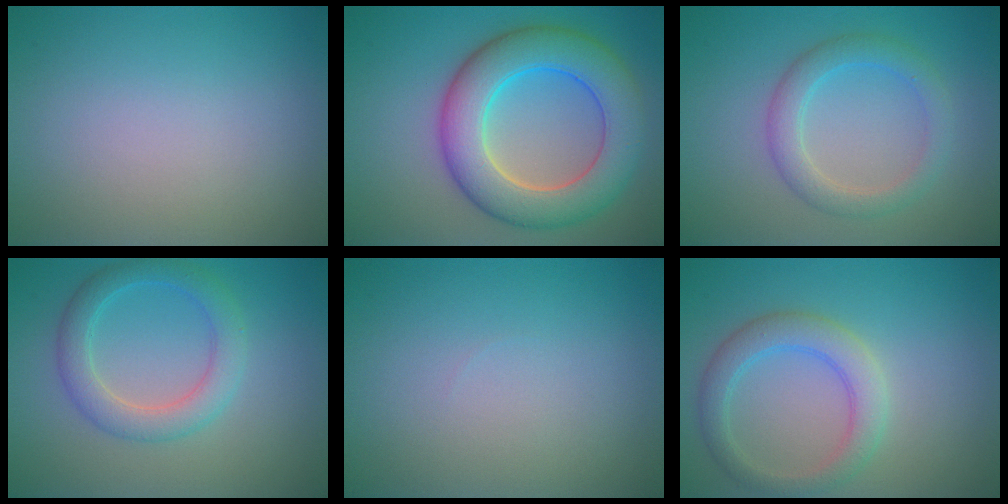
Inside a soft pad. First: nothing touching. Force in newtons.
{"total": 8.9, "press": 8.9, "slide": 0.2}
{"total": 3.1, "press": 3.1, "slide": 0.1}
{"total": 3.7, "press": 3.7, "slide": 0.2}
{"total": 0.5, "press": 0.5, "slide": 0.0}
{"total": 3.6, "press": 3.6, "slide": 0.2}